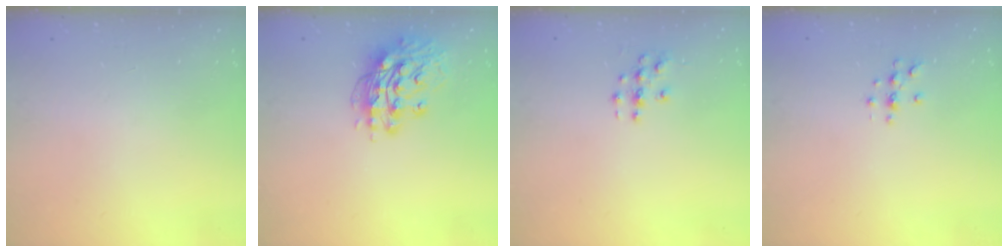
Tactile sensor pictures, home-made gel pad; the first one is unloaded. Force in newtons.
{"total": 13.5, "press": 13.4, "slide": 1.3}
{"total": 3.3, "press": 3.3, "slide": 0.2}
{"total": 4.2, "press": 4.2, "slide": 0.5}